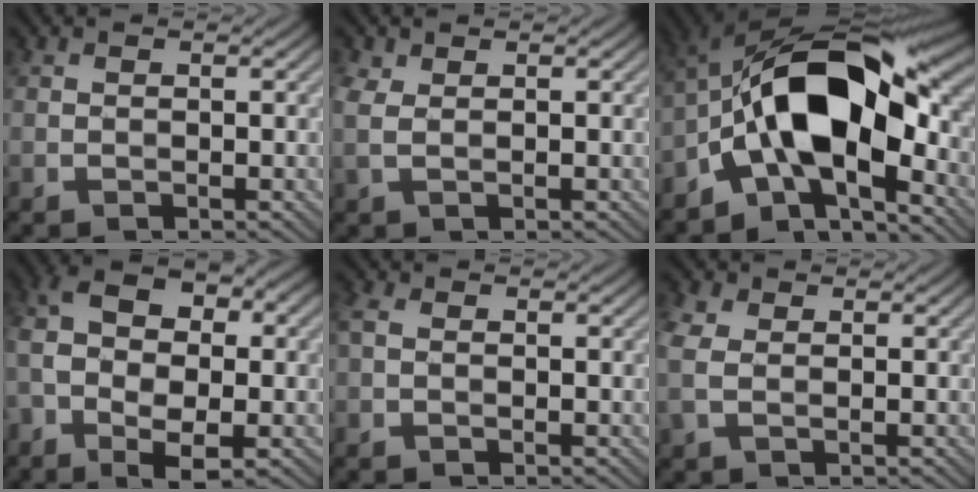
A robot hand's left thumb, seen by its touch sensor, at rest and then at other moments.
{"total": 2.1, "force": [0.8, 1.0, 1.7], "torque": [-0.049, 0.004, 0.013]}
{"total": 16.4, "force": [-3.9, 8.1, 13.7], "torque": [-0.210, 0.016, -0.079]}
{"total": 11.3, "force": [-1.7, 6.3, 9.2], "torque": [-0.197, 0.010, -0.034]}
{"total": 1.7, "force": [-0.1, 1.1, 1.3], "torque": [-0.039, 0.005, -0.009]}
{"total": 3.6, "force": [0.5, 2.3, 2.7], "torque": [-0.087, 0.006, 0.004]}